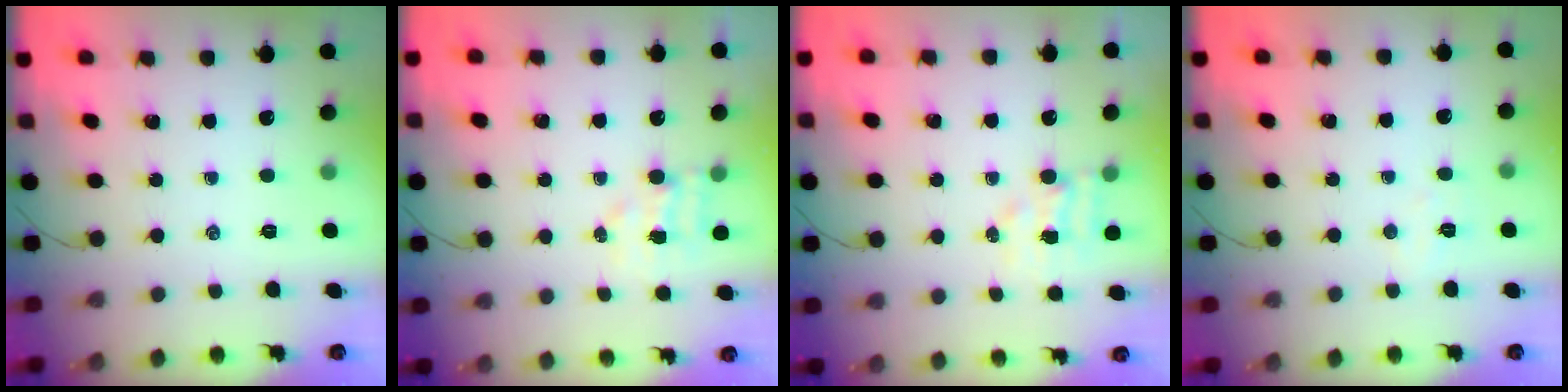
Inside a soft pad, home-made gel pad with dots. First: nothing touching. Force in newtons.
{"total": 3.9, "press": 3.8, "slide": 0.6}
{"total": 4.0, "press": 3.9, "slide": 0.8}
{"total": 4.1, "press": 4.0, "slide": 0.9}